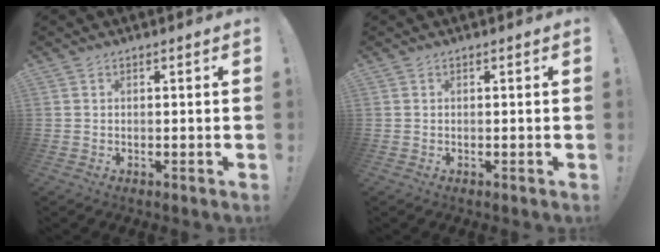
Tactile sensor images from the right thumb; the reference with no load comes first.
{"total": 0.0}